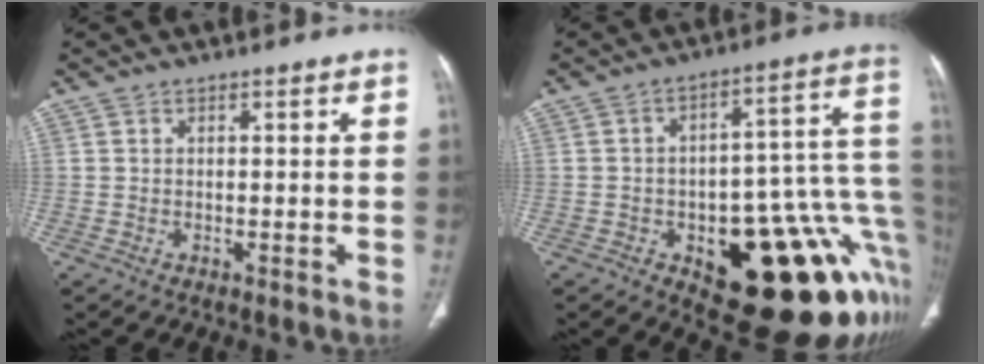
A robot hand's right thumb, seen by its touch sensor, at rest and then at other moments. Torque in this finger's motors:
{"motor_torque": [2.56, 2.31, 1.33, -1.44, 0.12]}